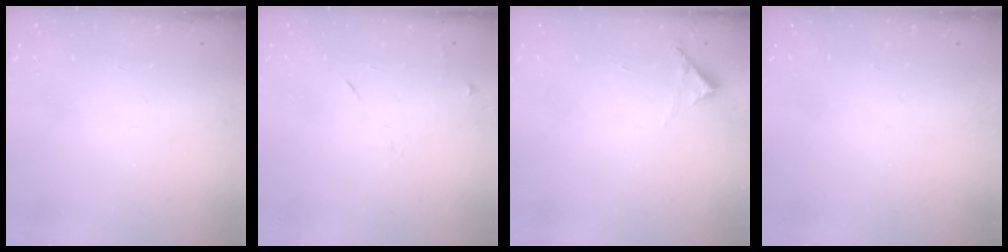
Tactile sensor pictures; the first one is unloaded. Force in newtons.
{"total": 5.2, "press": 5.1, "slide": 0.6}
{"total": 3.8, "press": 3.8, "slide": 0.2}
{"total": 0.0}